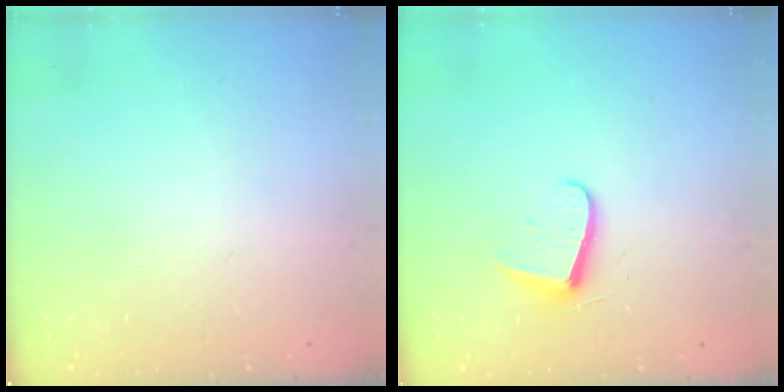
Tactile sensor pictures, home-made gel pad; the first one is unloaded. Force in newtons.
{"total": 6.8, "press": 6.8, "slide": 0.7}